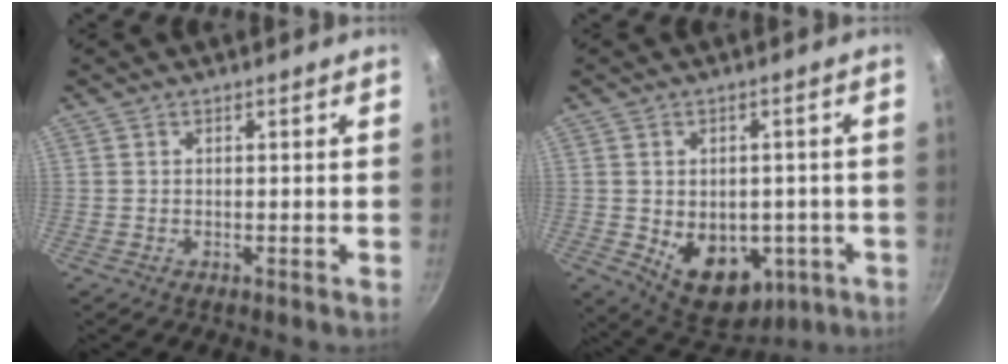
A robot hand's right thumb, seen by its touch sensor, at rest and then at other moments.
{"total": 13.7, "force": [-3.3, 9.7, 9.1], "torque": [-0.091, -0.007, -0.021]}